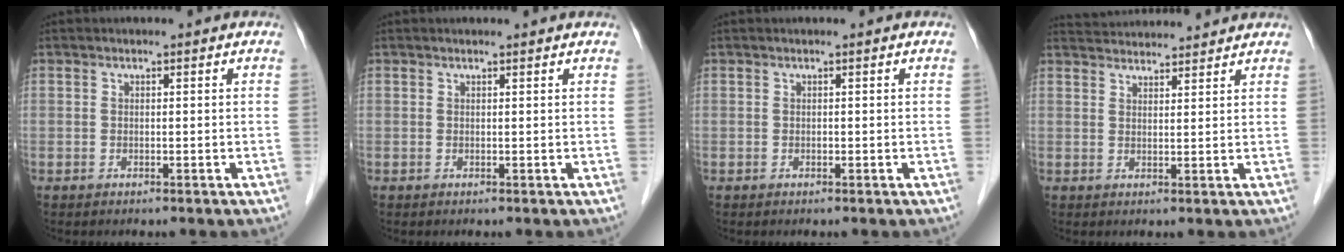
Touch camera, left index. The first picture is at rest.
{"total": 1.2, "force": [1.2, 0.0, 0.2], "torque": [-0.013, 0.004, 0.014]}
{"total": 0.0}
{"total": 8.6, "force": [8.4, 0.6, 1.6], "torque": [-0.031, 0.033, 0.122]}